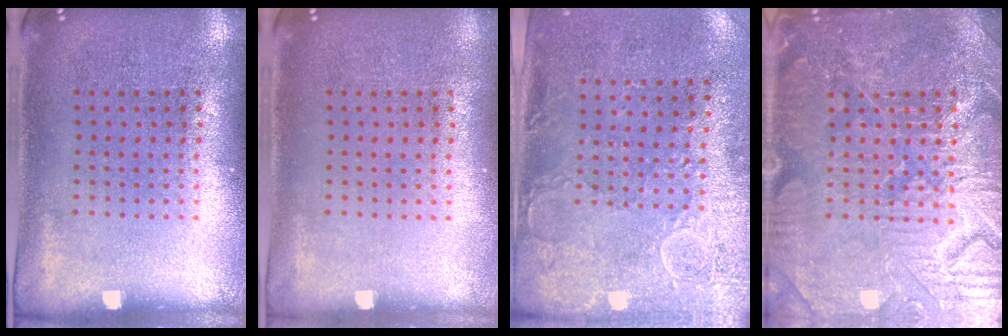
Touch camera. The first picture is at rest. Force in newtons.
{"total": 0.0}
{"total": 3.1, "press": 2.3, "slide": 2.0}
{"total": 6.7, "press": 6.7, "slide": 0.9}